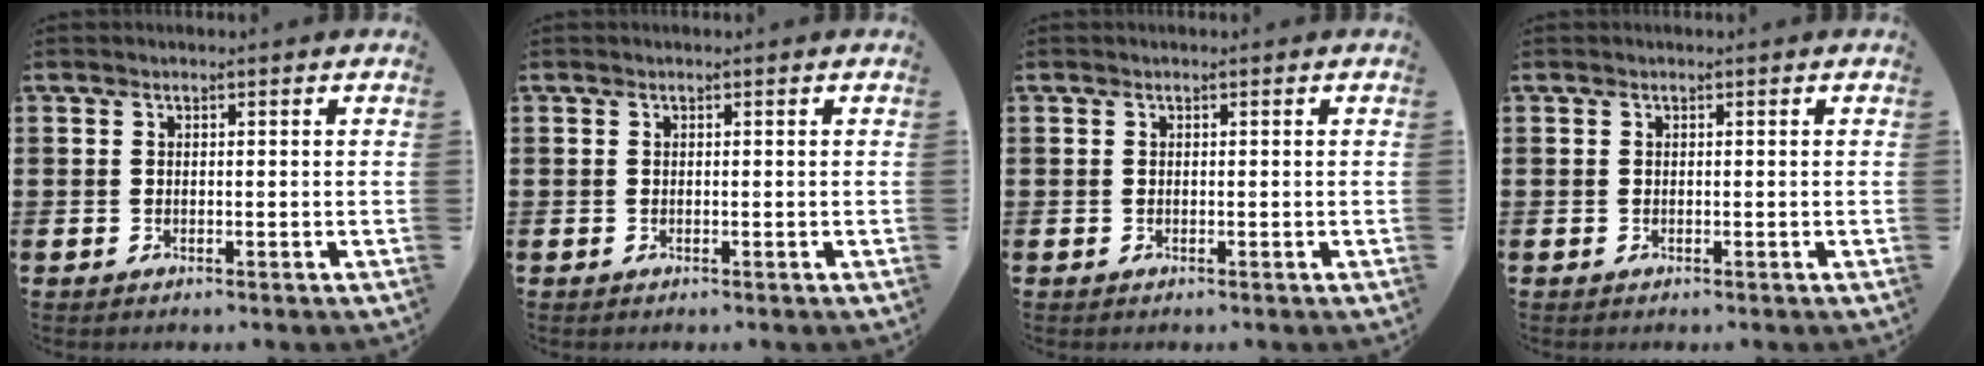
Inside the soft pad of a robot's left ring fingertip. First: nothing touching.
{"total": 0.0}
{"total": 0.0}
{"total": 0.0}